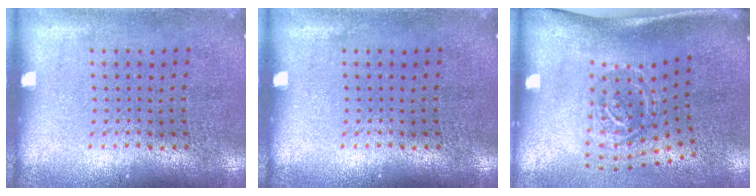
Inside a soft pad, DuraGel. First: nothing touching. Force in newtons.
{"total": 0.0}
{"total": 2.0, "press": 1.3, "slide": 1.6}